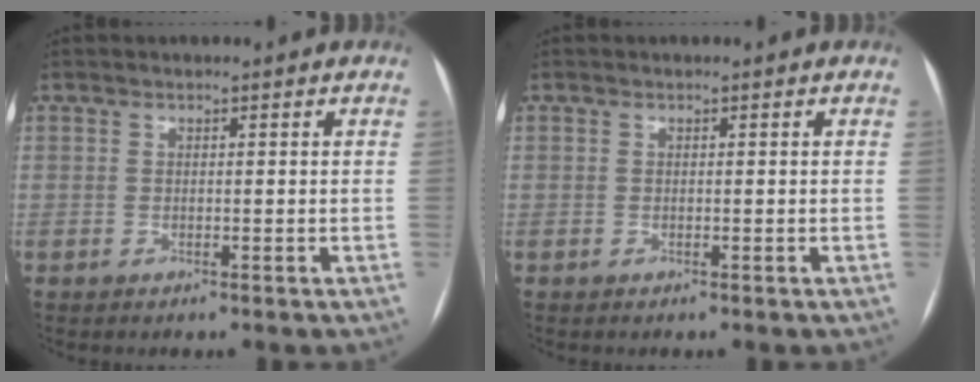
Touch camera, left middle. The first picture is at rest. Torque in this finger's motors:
{"motor_torque": [0.07, 0.09, 0.00, 0.01]}